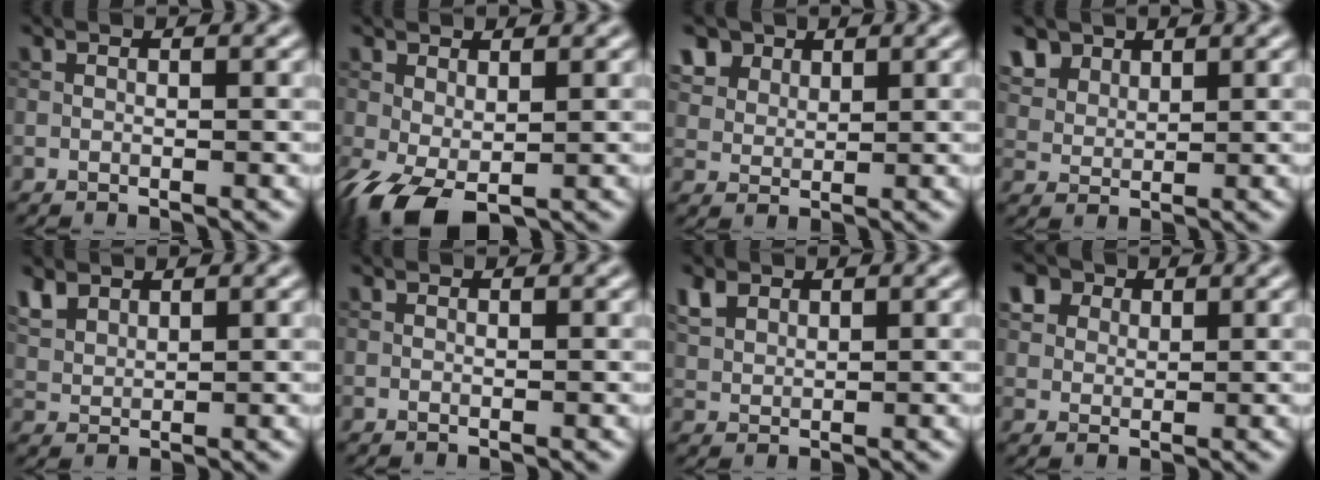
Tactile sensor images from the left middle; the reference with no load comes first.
{"total": 4.8, "force": [-1.5, 2.6, 3.7], "torque": [-0.087, -0.007, -0.024]}
{"total": 5.3, "force": [3.5, 3.4, 2.1], "torque": [-0.070, 0.000, 0.073]}
{"total": 4.5, "force": [3.1, 2.7, 1.7], "torque": [-0.056, -0.006, 0.073]}
{"total": 2.8, "force": [2.0, 1.5, 1.1], "torque": [-0.033, 0.004, 0.046]}
{"total": 0.0}
{"total": 2.4, "force": [1.5, 1.6, 1.0], "torque": [-0.028, 0.005, 0.034]}
{"total": 6.0, "force": [3.5, 4.0, 2.6], "torque": [-0.084, 0.011, 0.061]}